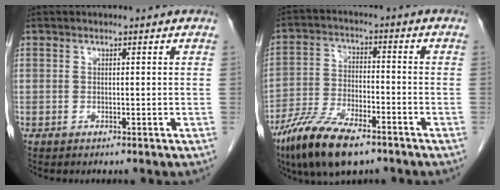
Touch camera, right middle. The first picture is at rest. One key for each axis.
{"total": 12.2, "fx": -8.4, "fy": 3.7, "fz": 8.0, "tx": -0.157, "ty": -0.020, "tz": -0.154}